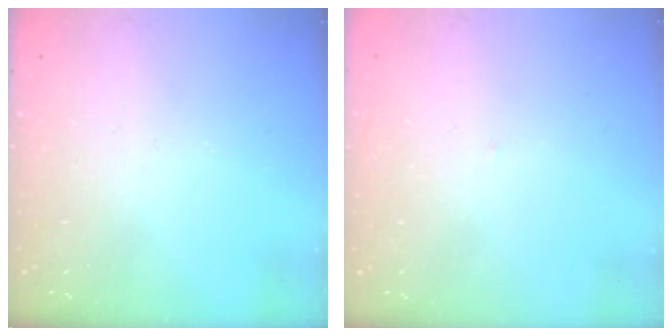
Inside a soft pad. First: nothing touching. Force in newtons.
{"total": 1.7, "press": 1.6, "slide": 0.1}